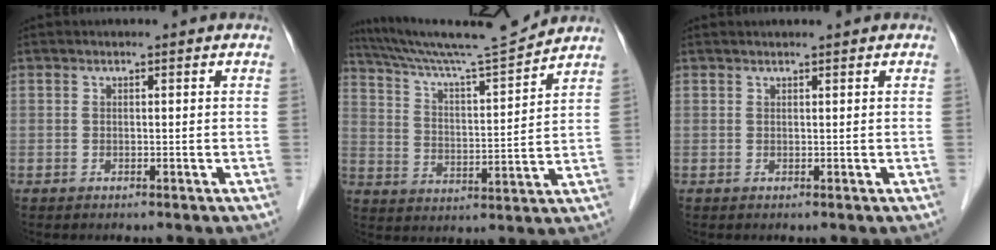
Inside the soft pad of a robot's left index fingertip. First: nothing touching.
{"total": 13.2, "force": [12.6, -1.7, 3.7], "torque": [-0.072, -0.014, 0.210]}
{"total": 1.5, "force": [1.4, -0.1, 0.5], "torque": [-0.004, 0.017, 0.025]}